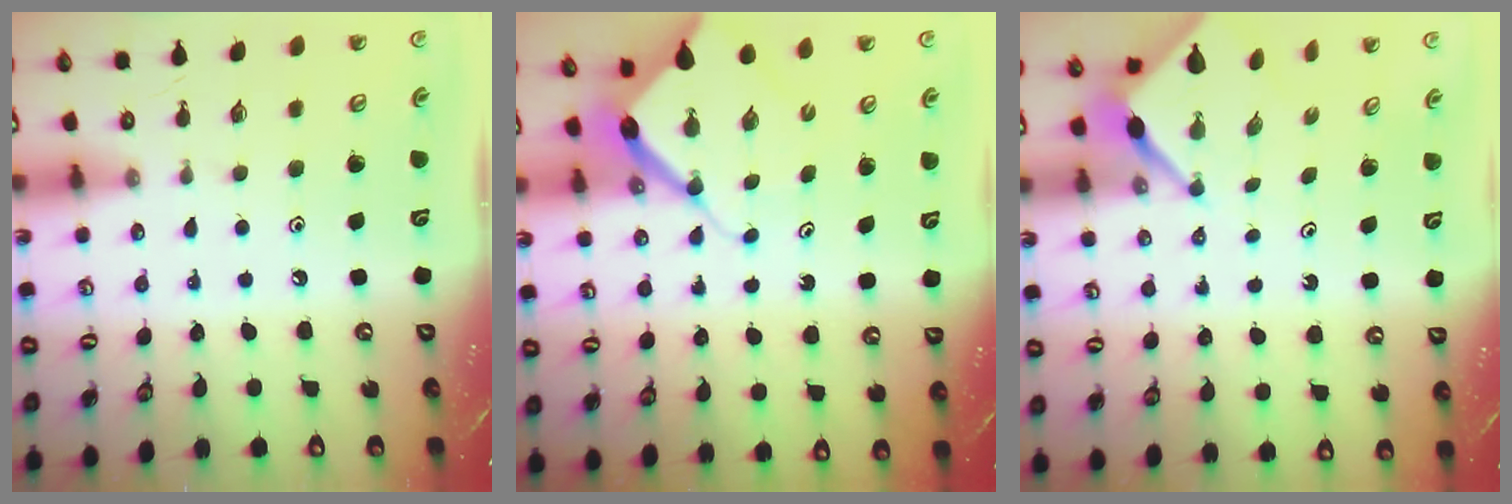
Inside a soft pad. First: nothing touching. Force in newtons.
{"total": 7.5, "press": 7.5, "slide": 0.6}
{"total": 3.3, "press": 3.3, "slide": 0.2}